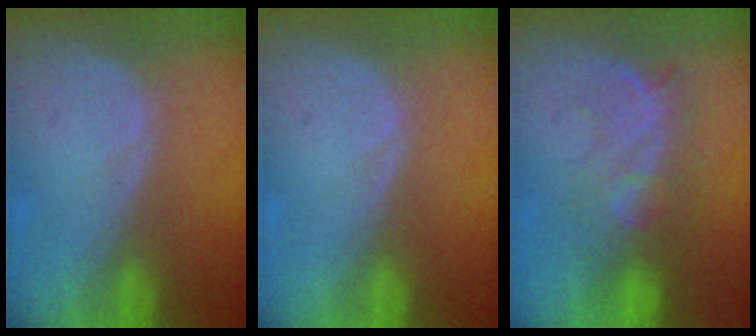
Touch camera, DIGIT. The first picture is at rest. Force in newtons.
{"total": 0.0}
{"total": 8.0, "press": 7.8, "slide": 1.7}